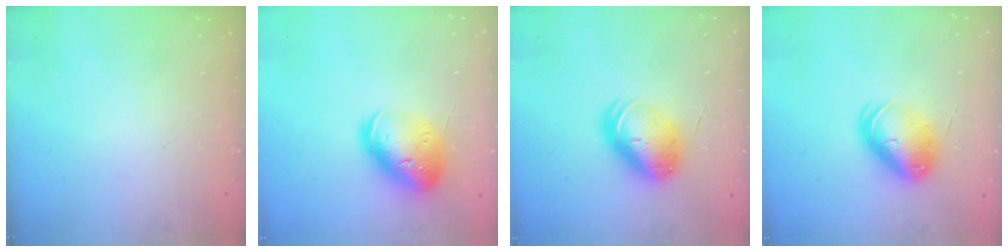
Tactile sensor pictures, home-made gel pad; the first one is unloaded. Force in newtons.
{"total": 14.7, "press": 14.5, "slide": 2.3}
{"total": 9.4, "press": 9.2, "slide": 1.6}
{"total": 9.7, "press": 9.6, "slide": 1.5}